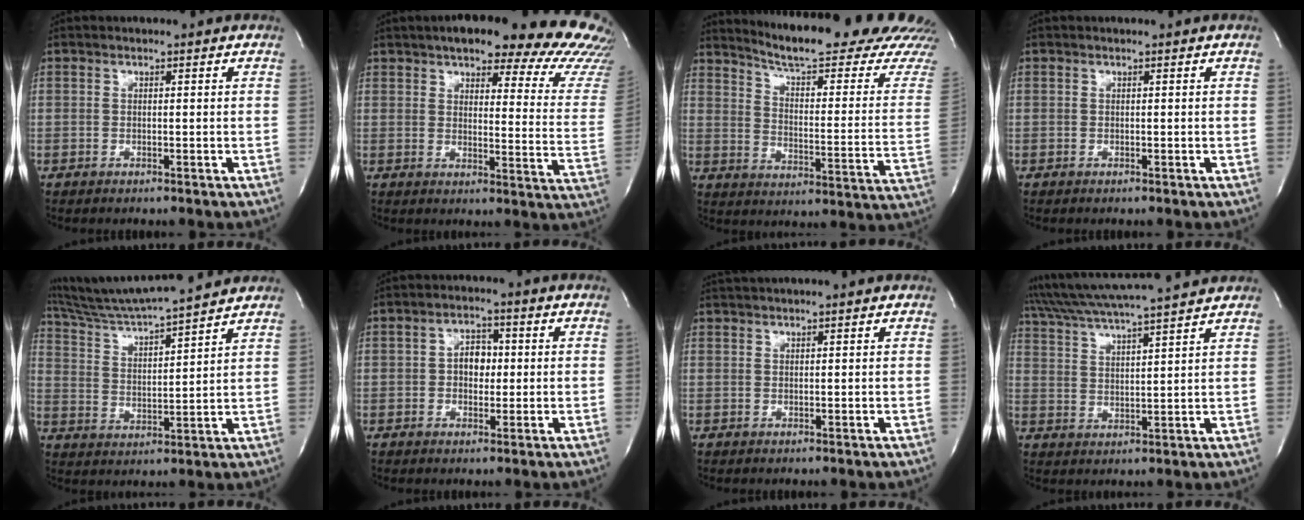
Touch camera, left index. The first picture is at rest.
{"total": 24.2, "force": [20.3, 4.3, 12.4], "torque": [-0.153, -0.062, 0.222]}
{"total": 25.8, "force": [23.8, 0.6, 10.0], "torque": [-0.146, -0.117, 0.296]}
{"total": 0.0}
{"total": 16.7, "force": [15.3, -0.1, 6.8], "torque": [-0.131, 0.016, 0.246]}
{"total": 3.9, "force": [0.1, 2.6, 2.9], "torque": [-0.046, 0.011, 0.002]}
{"total": 4.7, "force": [4.3, -0.4, 1.9], "torque": [-0.025, 0.028, 0.062]}
{"total": 15.3, "force": [13.6, -0.6, 6.9], "torque": [-0.135, 0.021, 0.209]}